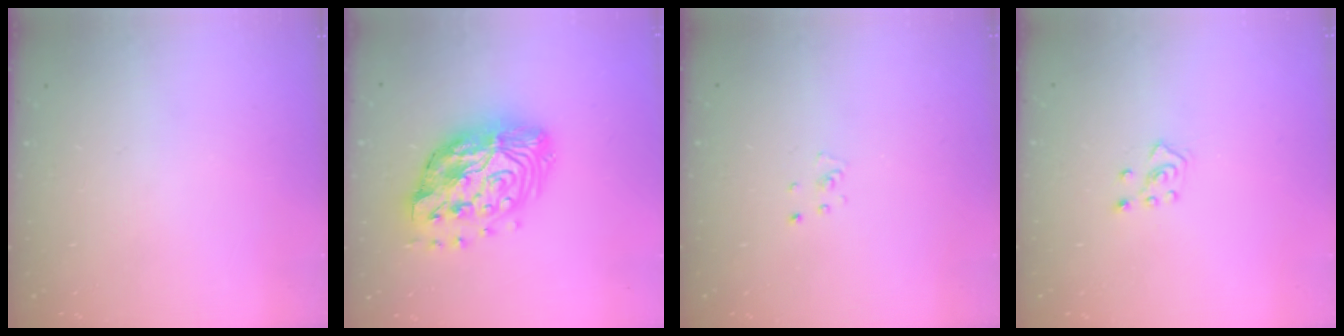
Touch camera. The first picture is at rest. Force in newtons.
{"total": 18.2, "press": 18.1, "slide": 1.3}
{"total": 2.6, "press": 2.6, "slide": 0.3}
{"total": 4.6, "press": 4.5, "slide": 0.8}